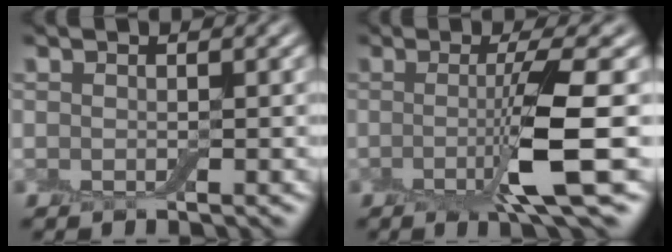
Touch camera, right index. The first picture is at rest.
{"total": 5.4, "force": [-0.8, 0.3, 5.3], "torque": [-0.094, -0.003, -0.023]}